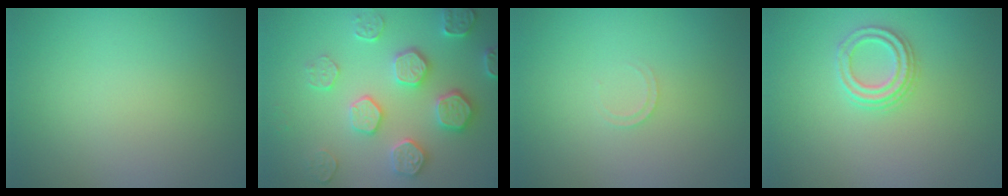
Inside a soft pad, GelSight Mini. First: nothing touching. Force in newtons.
{"total": 4.8, "press": 4.5, "slide": 1.5}
{"total": 0.7, "press": 0.7, "slide": 0.1}
{"total": 2.3, "press": 2.2, "slide": 0.8}